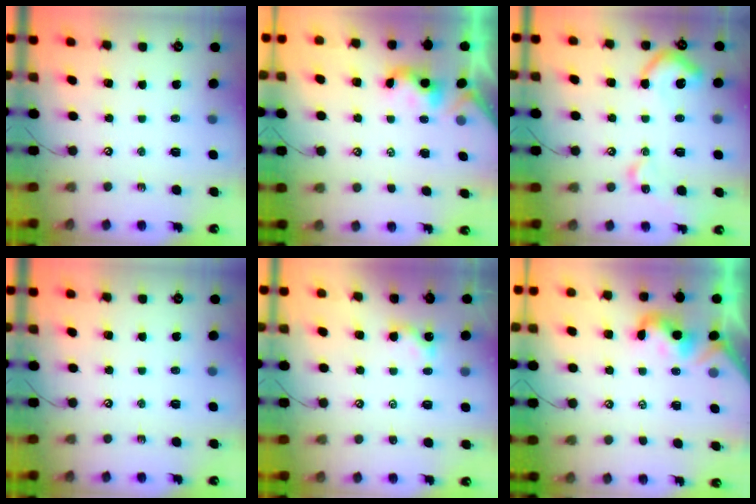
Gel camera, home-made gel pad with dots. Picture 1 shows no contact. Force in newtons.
{"total": 0.6, "press": 0.3, "slide": 0.5}
{"total": 9.2, "press": 9.2, "slide": 1.2}
{"total": 0.0}
{"total": 0.6, "press": 0.5, "slide": 0.3}
{"total": 0.9, "press": 0.7, "slide": 0.6}